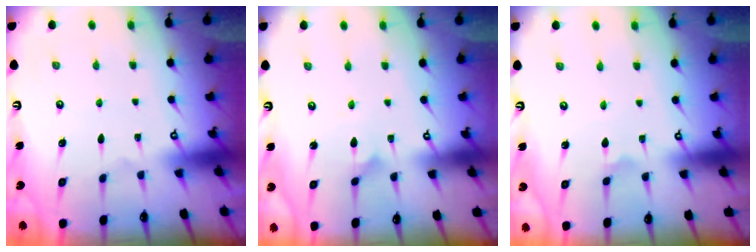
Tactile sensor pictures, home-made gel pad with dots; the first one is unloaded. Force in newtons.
{"total": 1.5, "press": 1.5, "slide": 0.0}
{"total": 0.7, "press": 0.7, "slide": 0.1}